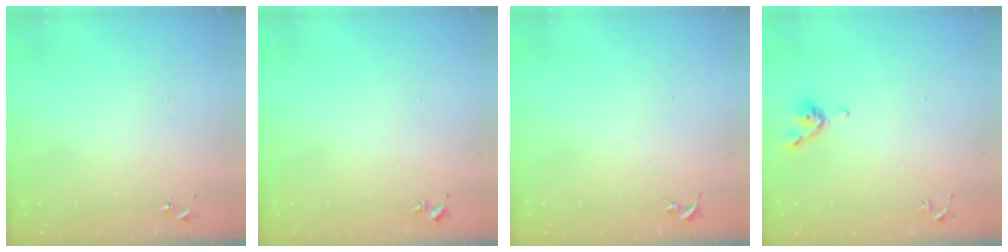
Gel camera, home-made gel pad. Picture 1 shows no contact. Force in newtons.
{"total": 1.8, "press": 1.8, "slide": 0.2}
{"total": 0.0}
{"total": 7.2, "press": 7.1, "slide": 1.2}